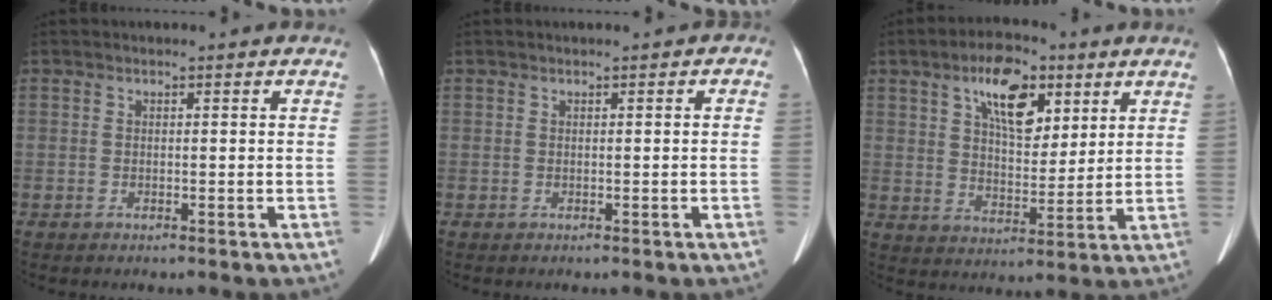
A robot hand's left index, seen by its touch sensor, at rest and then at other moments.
{"total": 0.7, "force": [0.0, 0.5, 0.6], "torque": [-0.008, 0.012, 0.001]}
{"total": 10.5, "force": [5.3, 4.8, 7.7], "torque": [-0.134, 0.019, 0.095]}